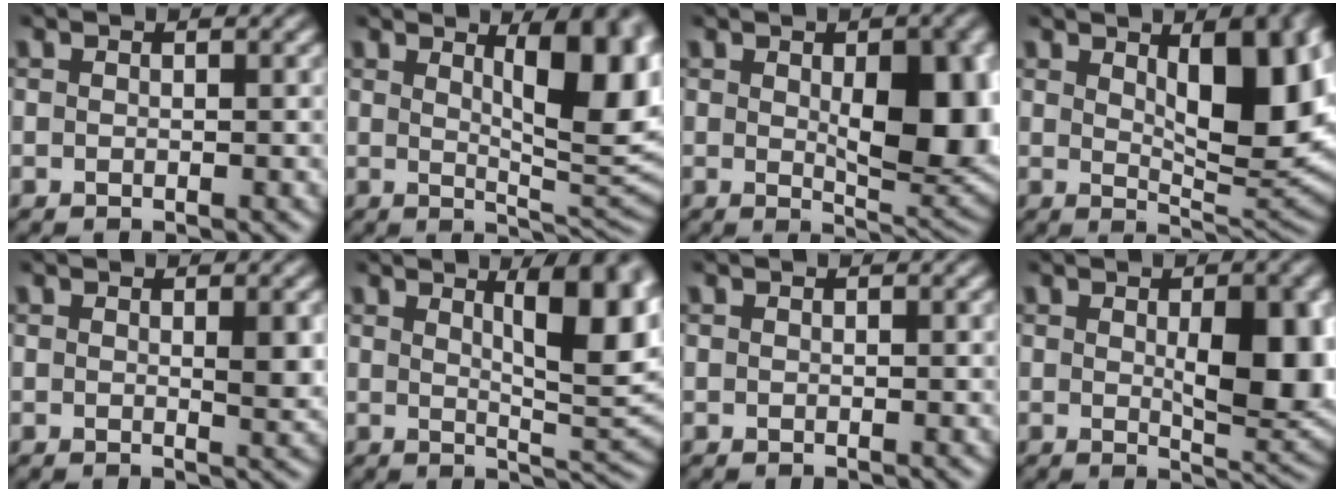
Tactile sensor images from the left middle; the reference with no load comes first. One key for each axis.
{"total": 9.5, "fx": 2.7, "fy": 3.3, "fz": 8.5, "tx": -0.094, "ty": 0.003, "tz": 0.042}
{"total": 9.1, "fx": 0.6, "fy": 4.1, "fz": 8.1, "tx": -0.114, "ty": -0.006, "tz": 0.020}
{"total": 9.3, "fx": 2.4, "fy": 3.7, "fz": 8.1, "tx": -0.118, "ty": -0.004, "tz": 0.043}
{"total": 1.9, "fx": 0.3, "fy": 0.4, "fz": 1.8, "tx": -0.025, "ty": -0.003, "tz": 0.005}
{"total": 8.8, "fx": 3.0, "fy": 2.6, "fz": 7.8, "tx": -0.091, "ty": 0.003, "tz": 0.048}
{"total": 0.0}
{"total": 7.5, "fx": 0.5, "fy": 3.0, "fz": 6.9, "tx": -0.095, "ty": -0.006, "tz": 0.015}